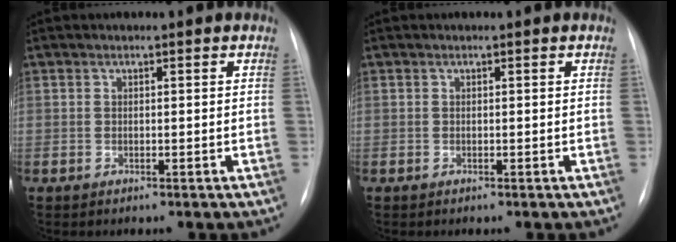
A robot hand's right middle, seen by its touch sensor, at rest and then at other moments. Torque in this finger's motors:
{"motor_torque": [-0.12, 0.07, -0.03, 0.00]}